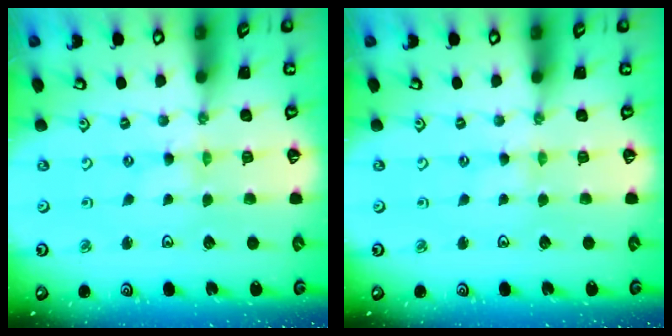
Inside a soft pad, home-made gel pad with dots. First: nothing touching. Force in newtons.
{"total": 1.1, "press": 1.1, "slide": 0.2}